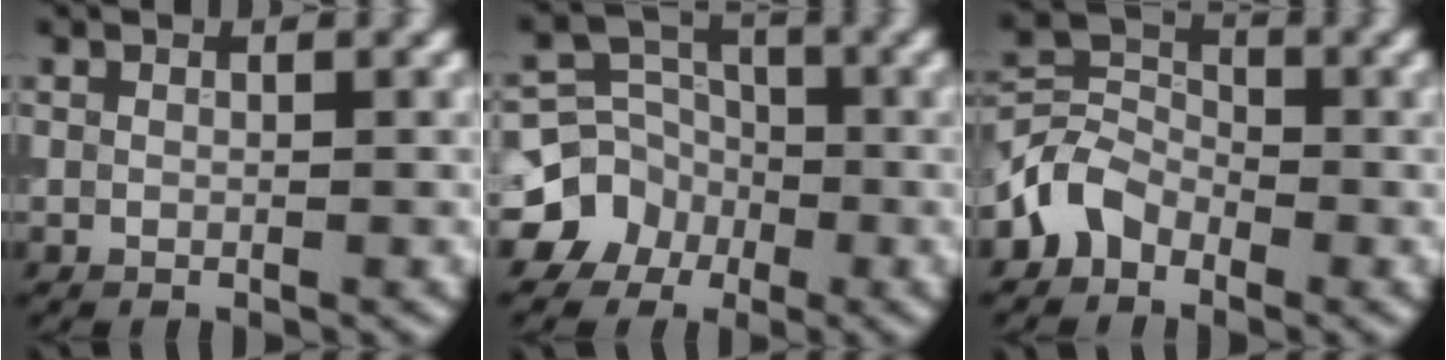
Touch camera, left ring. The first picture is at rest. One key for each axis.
{"total": 6.4, "fx": -2.8, "fy": 5.6, "fz": 1.2, "tx": 0.002, "ty": 0.005, "tz": -0.072}
{"total": 3.5, "fx": -2.2, "fy": 2.5, "fz": 1.1, "tx": -0.019, "ty": 0.012, "tz": -0.055}